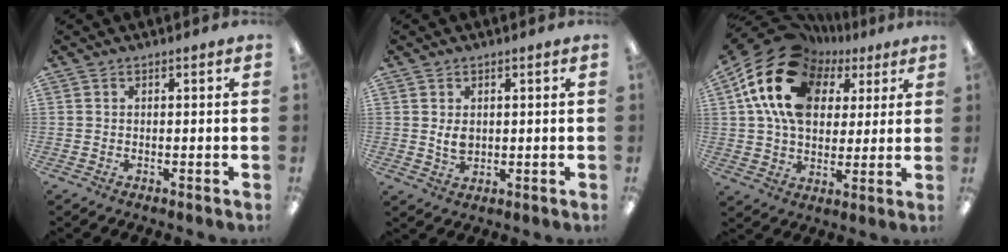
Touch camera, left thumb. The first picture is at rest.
{"total": 3.7, "force": [0.7, 2.6, 2.4], "torque": [-0.049, -0.001, 0.008]}
{"total": 20.4, "force": [8.4, 14.7, 11.5], "torque": [-0.221, -0.028, 0.150]}